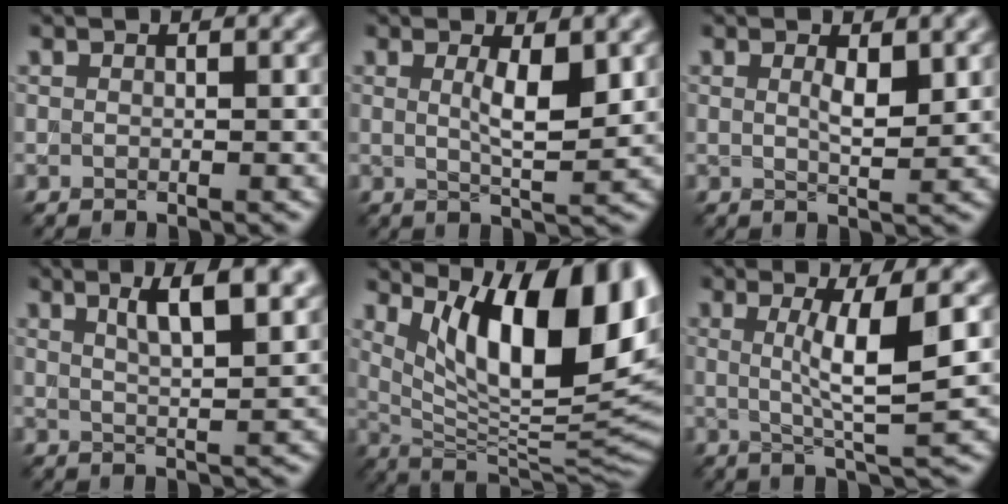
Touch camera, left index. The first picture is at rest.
{"total": 3.2, "force": [0.8, 0.6, 3.0], "torque": [-0.052, -0.008, 0.016]}
{"total": 1.6, "force": [0.6, 0.3, 1.5], "torque": [-0.027, -0.005, 0.012]}
{"total": 5.8, "force": [2.8, 1.6, 4.8], "torque": [-0.061, 0.006, 0.041]}
{"total": 14.7, "force": [5.6, 5.0, 12.6], "torque": [-0.170, -0.003, 0.093]}
{"total": 5.2, "force": [0.8, 0.7, 5.1], "torque": [-0.084, -0.005, 0.016]}